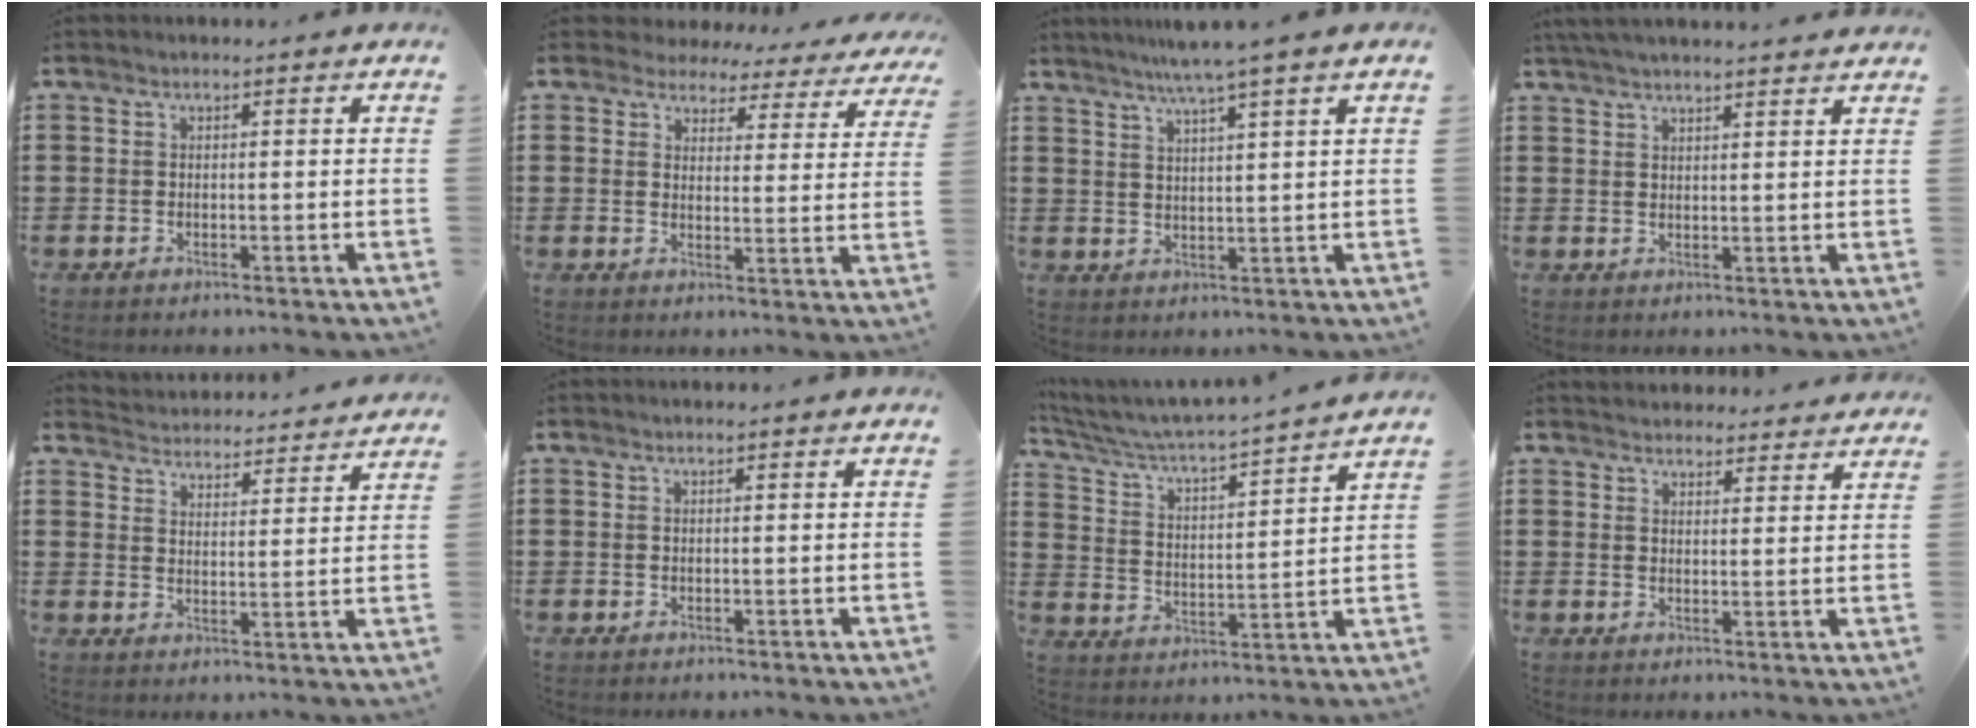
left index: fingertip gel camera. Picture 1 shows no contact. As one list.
[{"total": 3.7, "force": [3.5, 1.1, 0.3], "torque": [-0.028, -0.019, 0.060]}, {"total": 4.9, "force": [3.8, -1.1, 2.8], "torque": [-0.062, -0.012, 0.063]}, {"total": 2.8, "force": [2.7, -0.3, 0.6], "torque": [-0.020, -0.004, 0.051]}, {"total": 3.9, "force": [3.8, -0.3, -0.7], "torque": [-0.008, -0.031, 0.064]}, {"total": 0.0}, {"total": 3.2, "force": [3.1, -0.2, 1.0], "torque": [-0.042, -0.034, 0.039]}, {"total": 2.9, "force": [2.8, 0.3, -0.4], "torque": [0.007, -0.013, 0.052]}]